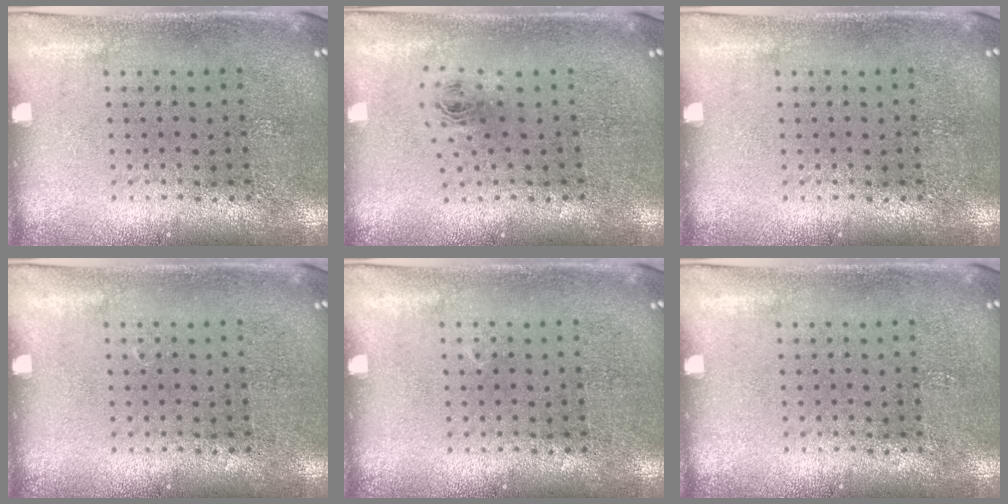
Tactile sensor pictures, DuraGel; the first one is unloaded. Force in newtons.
{"total": 0.9, "press": 0.4, "slide": 0.8}
{"total": 0.0}
{"total": 0.0}
{"total": 0.0}
{"total": 0.0}